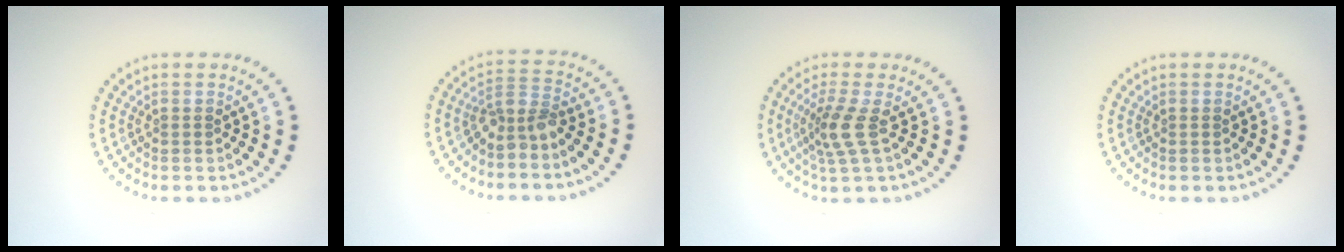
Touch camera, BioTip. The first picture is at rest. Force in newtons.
{"total": 2.5, "press": 1.9, "slide": 1.6}
{"total": 2.9, "press": 2.1, "slide": 2.0}
{"total": 0.0}